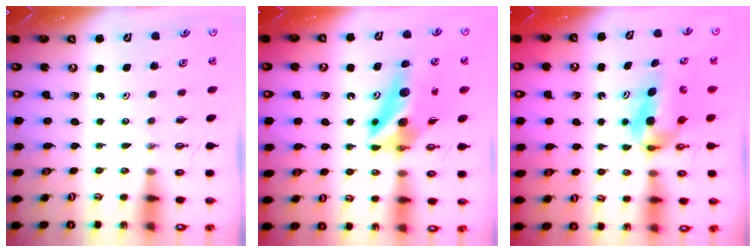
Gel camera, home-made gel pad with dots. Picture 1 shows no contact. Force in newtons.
{"total": 13.4, "press": 13.4, "slide": 1.3}
{"total": 5.7, "press": 5.4, "slide": 1.9}